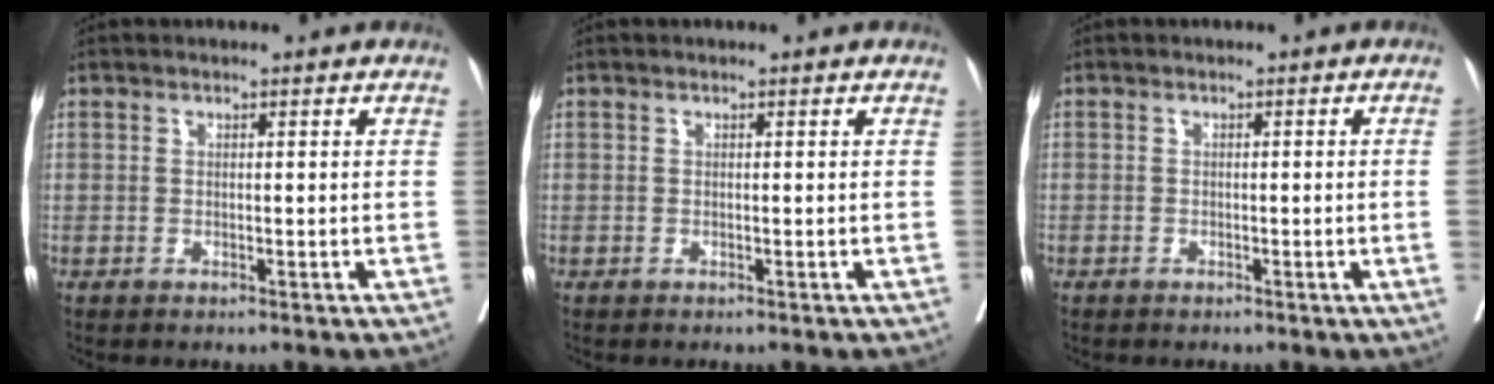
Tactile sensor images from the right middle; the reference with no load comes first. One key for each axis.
{"total": 0.0}
{"total": 1.2, "fx": -0.3, "fy": -0.2, "fz": 1.1, "tx": -0.012, "ty": 0.002, "tz": -0.003}